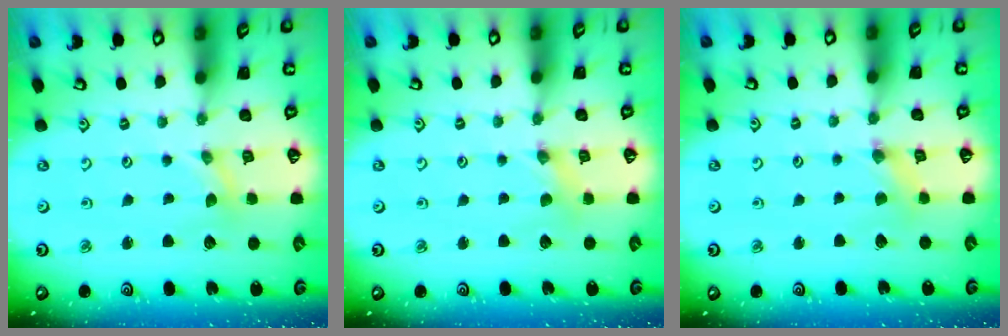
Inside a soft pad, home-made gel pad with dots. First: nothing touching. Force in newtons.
{"total": 1.0, "press": 1.0, "slide": 0.2}
{"total": 1.0, "press": 1.0, "slide": 0.3}